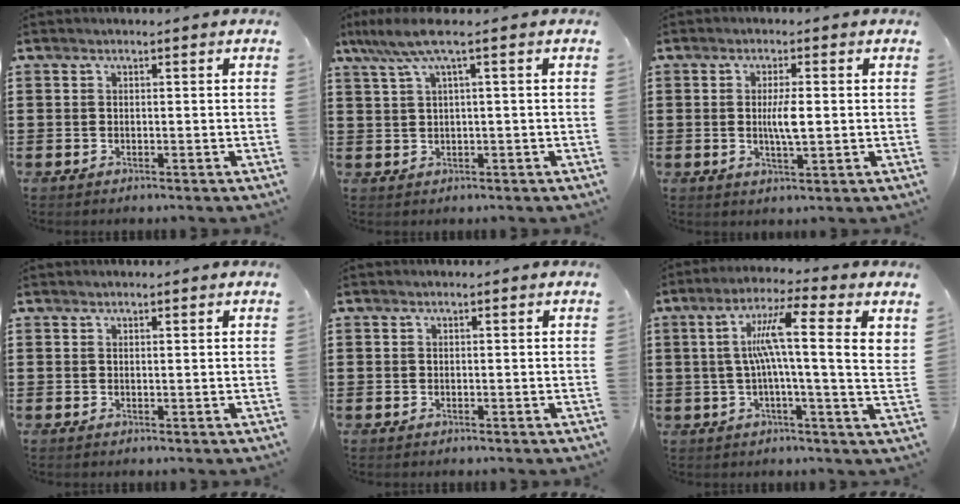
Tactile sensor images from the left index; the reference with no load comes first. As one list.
[{"total": 4.8, "force": [1.5, 0.2, 4.6], "torque": [-0.098, -0.003, 0.021]}, {"total": 4.0, "force": [0.2, 0.9, 3.9], "torque": [-0.074, 0.001, 0.000]}, {"total": 0.6, "force": [0.5, -0.1, 0.3], "torque": [-0.007, -0.002, 0.010]}, {"total": 0.0}, {"total": 11.7, "force": [2.9, 0.8, 11.3], "torque": [-0.208, 0.003, 0.041]}]